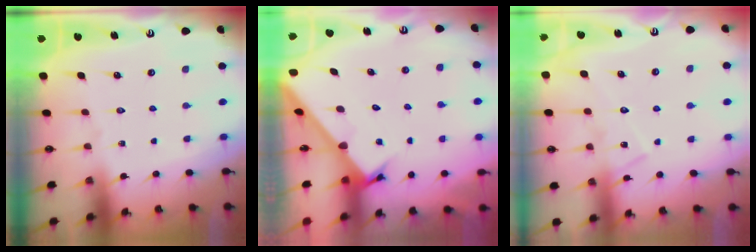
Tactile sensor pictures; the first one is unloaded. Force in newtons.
{"total": 2.5, "press": 2.5, "slide": 0.2}
{"total": 9.8, "press": 9.8, "slide": 0.7}